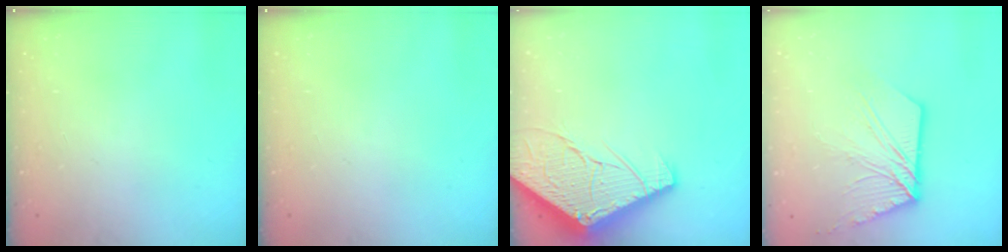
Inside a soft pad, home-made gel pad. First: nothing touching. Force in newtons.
{"total": 0.0}
{"total": 15.4, "press": 15.3, "slide": 1.6}
{"total": 12.9, "press": 12.8, "slide": 1.4}